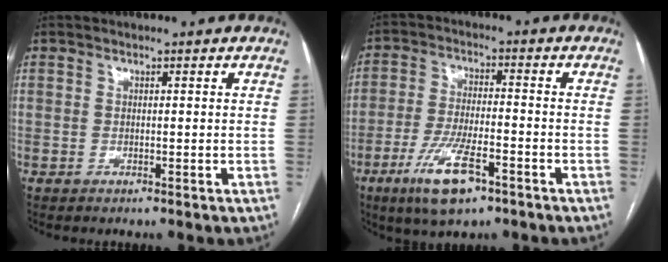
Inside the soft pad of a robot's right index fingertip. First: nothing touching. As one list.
[{"total": 10.1, "force": [-5.6, 2.5, 8.0], "torque": [-0.161, -0.015, -0.097]}]